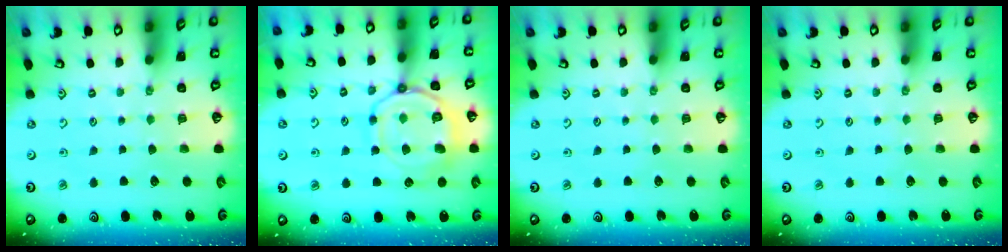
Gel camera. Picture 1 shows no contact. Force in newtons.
{"total": 15.4, "press": 15.4, "slide": 1.4}
{"total": 0.0}
{"total": 0.0}